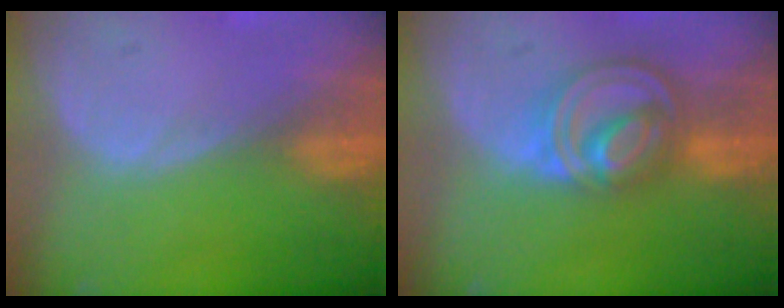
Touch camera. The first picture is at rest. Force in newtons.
{"total": 8.3, "press": 7.1, "slide": 4.4}